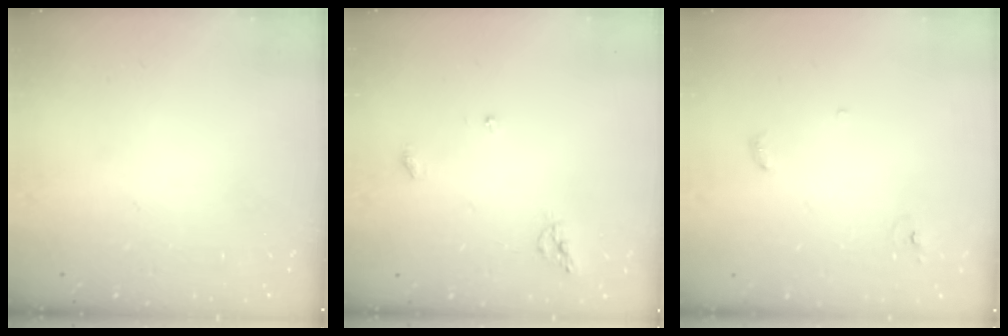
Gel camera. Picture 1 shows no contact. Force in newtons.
{"total": 5.9, "press": 5.9, "slide": 0.6}
{"total": 3.6, "press": 3.6, "slide": 0.2}